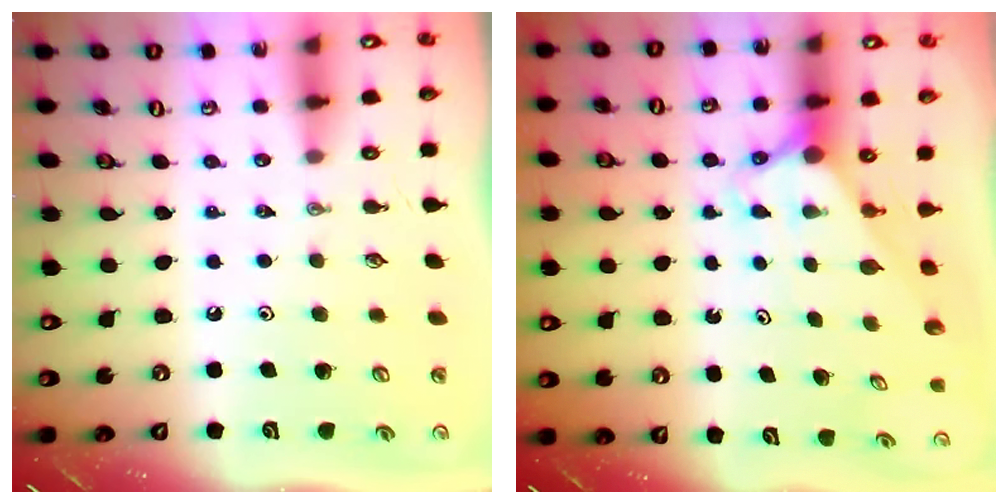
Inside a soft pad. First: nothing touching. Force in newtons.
{"total": 2.9, "press": 2.9, "slide": 0.0}